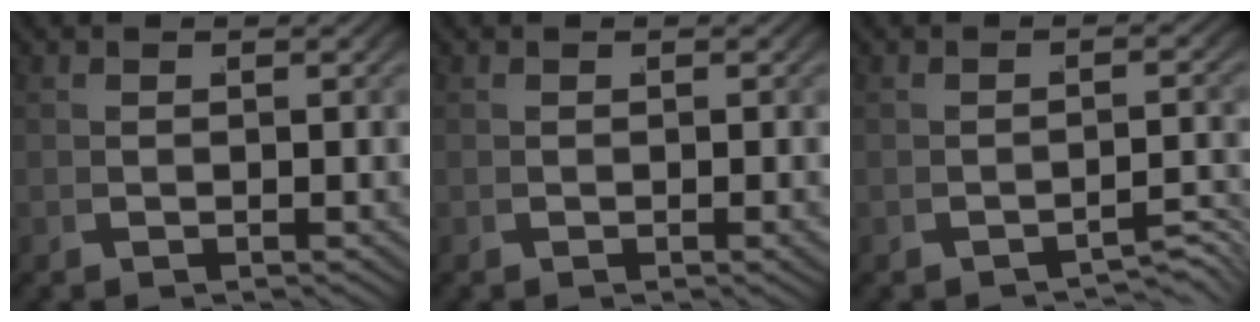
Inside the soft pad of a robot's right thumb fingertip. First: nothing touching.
{"total": 0.6, "force": [-0.1, 0.1, 0.6], "torque": [-0.011, 0.002, -0.001]}
{"total": 2.2, "force": [-2.0, 0.4, 1.0], "torque": [-0.019, 0.004, -0.031]}